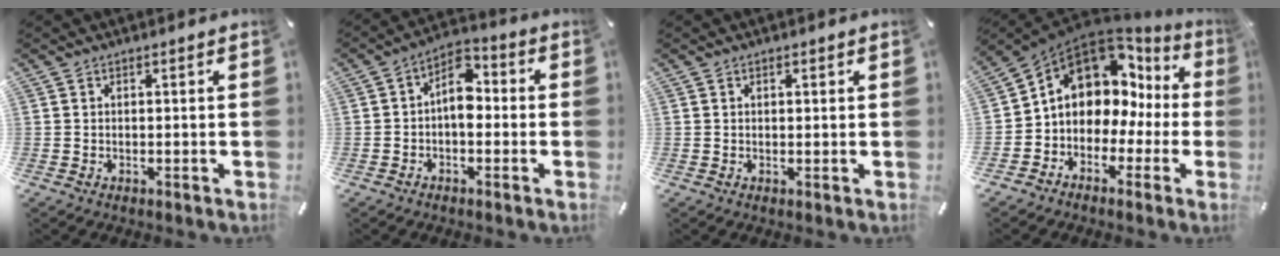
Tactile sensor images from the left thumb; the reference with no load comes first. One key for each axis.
{"total": 7.2, "fx": -0.8, "fy": 4.6, "fz": 5.5, "tx": -0.091, "ty": 0.007, "tz": -0.019}
{"total": 0.9, "fx": 0.3, "fy": 0.6, "fz": 0.6, "tx": -0.012, "ty": 0.005, "tz": 0.004}
{"total": 10.2, "fx": 4.0, "fy": 8.1, "fz": 4.8, "tx": -0.089, "ty": -0.038, "tz": 0.073}